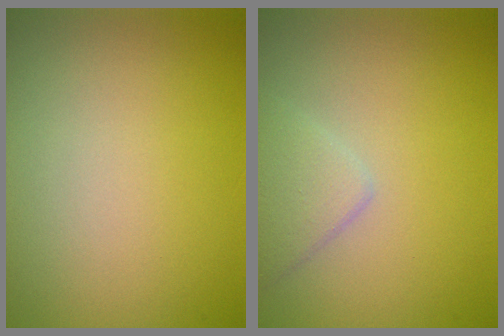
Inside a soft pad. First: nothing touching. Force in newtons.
{"total": 2.1, "press": 2.1, "slide": 0.1}